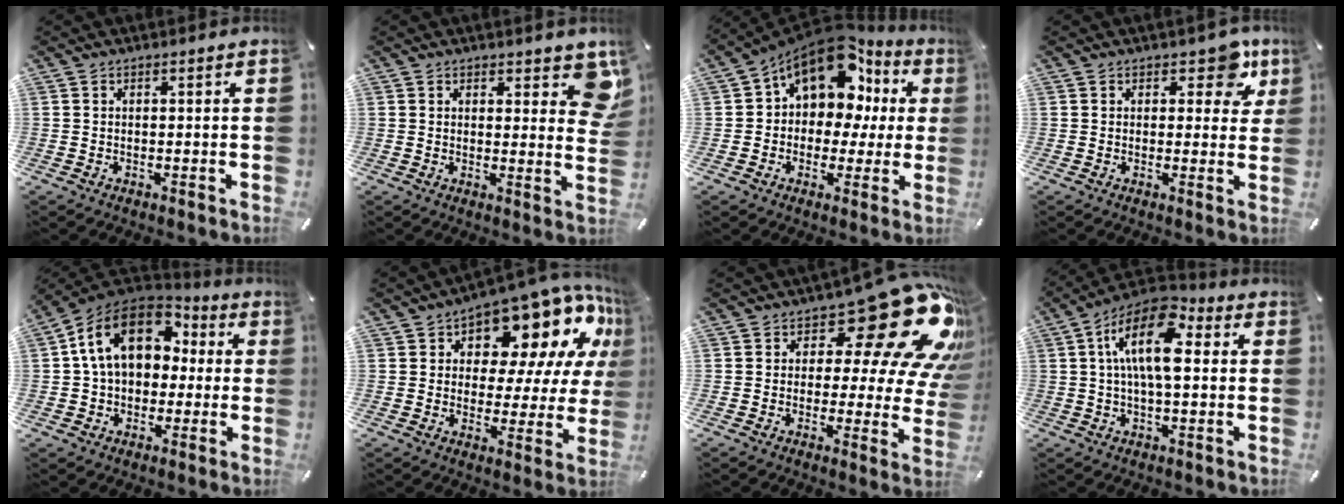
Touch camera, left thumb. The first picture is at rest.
{"total": 7.4, "force": [4.1, 3.7, 5.0], "torque": [-0.038, -0.027, 0.066]}
{"total": 14.7, "force": [7.6, 9.8, 8.0], "torque": [-0.138, -0.045, 0.139]}
{"total": 8.1, "force": [4.3, 4.7, 5.0], "torque": [-0.036, -0.022, 0.067]}
{"total": 16.3, "force": [3.7, 12.4, 9.9], "torque": [-0.187, 0.002, 0.065]}
{"total": 16.5, "force": [11.0, 8.1, 9.2], "torque": [-0.132, -0.093, 0.184]}
{"total": 22.2, "force": [11.7, 9.0, 16.6], "torque": [-0.215, -0.087, 0.186]}
{"total": 14.7, "force": [3.2, 7.0, 12.6], "torque": [-0.231, -0.008, 0.054]}